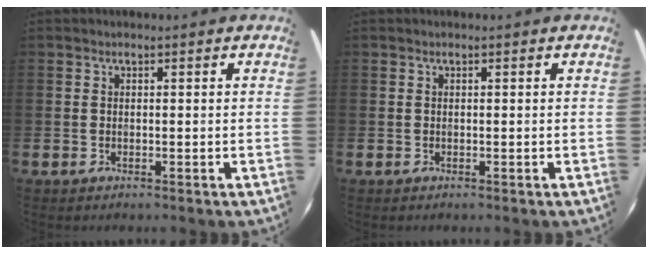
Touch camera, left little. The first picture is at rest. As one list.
[{"total": 0.0}]